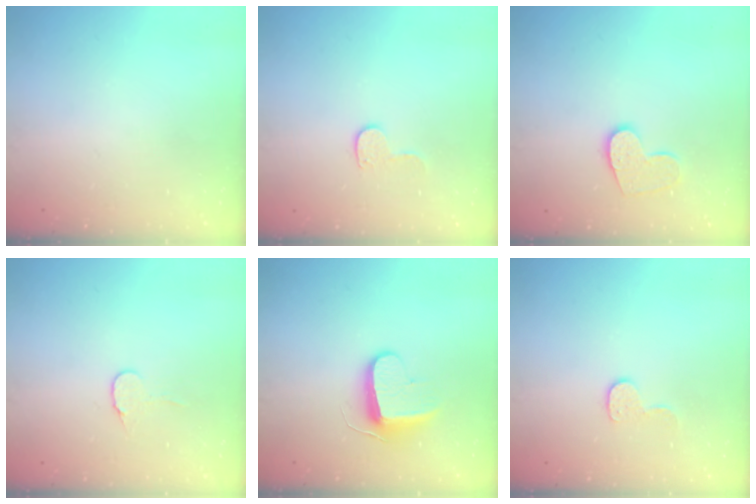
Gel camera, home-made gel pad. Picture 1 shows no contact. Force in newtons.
{"total": 6.9, "press": 6.9, "slide": 0.5}
{"total": 9.9, "press": 9.9, "slide": 0.7}
{"total": 6.1, "press": 6.1, "slide": 0.5}
{"total": 9.3, "press": 9.3, "slide": 0.1}
{"total": 6.1, "press": 6.1, "slide": 0.2}